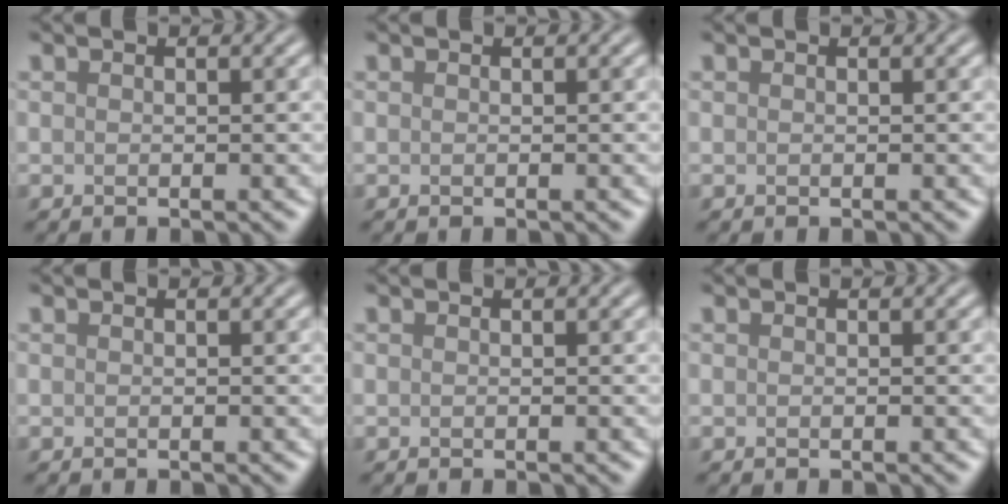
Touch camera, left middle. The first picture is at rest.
{"total": 0.0}
{"total": 0.0}
{"total": 0.0}
{"total": 0.0}
{"total": 0.0}